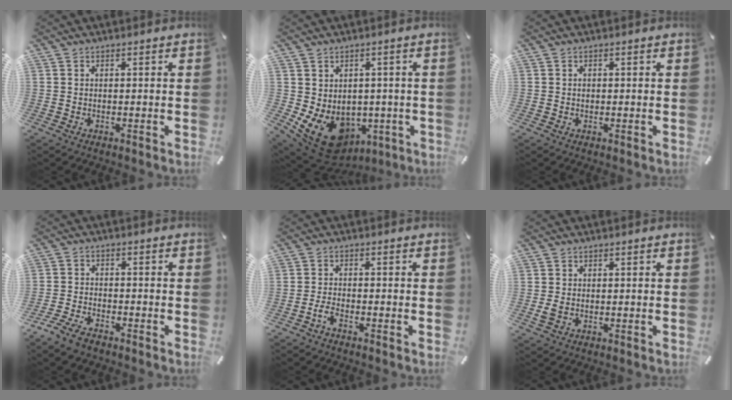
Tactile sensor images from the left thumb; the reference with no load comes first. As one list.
[{"total": 10.6, "force": [-3.4, 8.5, 5.3], "torque": [-0.093, 0.000, -0.055]}, {"total": 0.6, "force": [0.0, 0.5, 0.3], "torque": [-0.007, 0.000, 0.001]}, {"total": 4.7, "force": [-3.8, 1.9, 2.1], "torque": [-0.059, 0.013, -0.078]}, {"total": 2.6, "force": [-1.8, 0.6, 1.8], "torque": [-0.046, 0.000, -0.037]}, {"total": 1.7, "force": [-0.2, 1.2, 1.2], "torque": [-0.028, -0.001, -0.004]}]